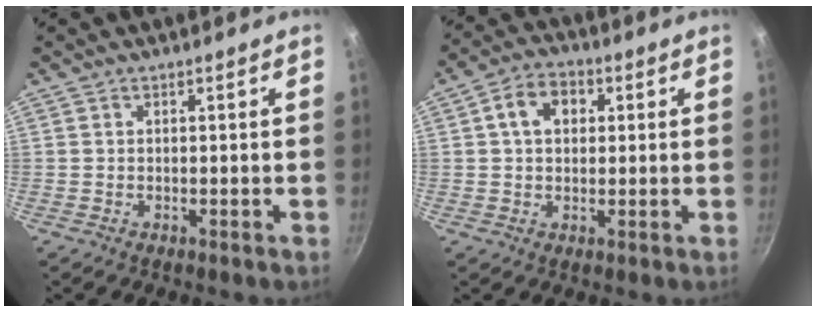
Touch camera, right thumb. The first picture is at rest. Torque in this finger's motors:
{"motor_torque": [-0.01, 1.81, 0.92, -0.08, 0.07]}